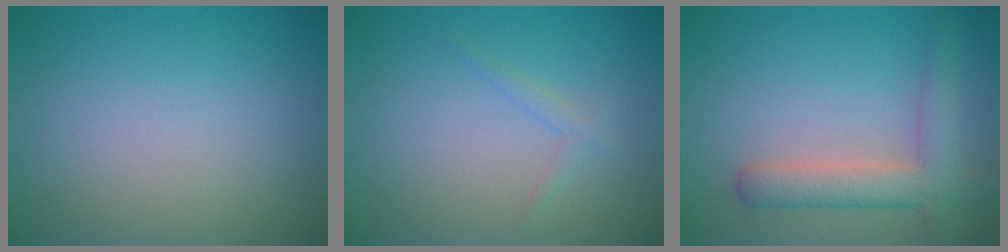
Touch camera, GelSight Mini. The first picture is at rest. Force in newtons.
{"total": 1.0, "press": 1.0, "slide": 0.1}
{"total": 4.4, "press": 4.4, "slide": 0.3}